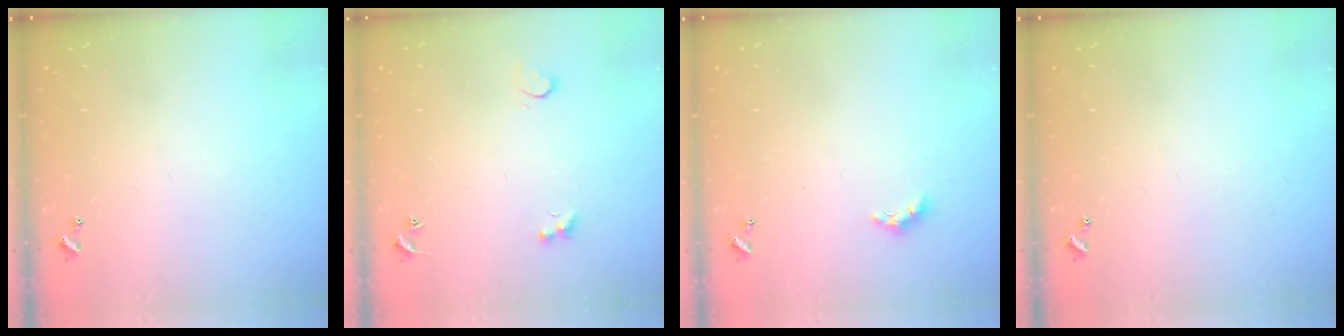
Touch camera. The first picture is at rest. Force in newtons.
{"total": 3.1, "press": 2.9, "slide": 1.2}
{"total": 1.7, "press": 1.6, "slide": 0.5}
{"total": 0.0}